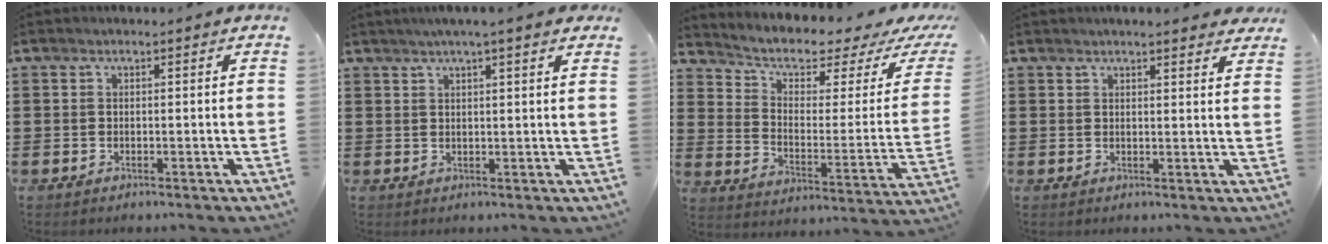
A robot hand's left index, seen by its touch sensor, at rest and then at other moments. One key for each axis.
{"total": 2.8, "fx": 2.2, "fy": -0.2, "fz": 1.7, "tx": -0.038, "ty": 0.004, "tz": 0.040}
{"total": 4.1, "fx": 2.4, "fy": 1.8, "fz": 2.7, "tx": -0.069, "ty": -0.017, "tz": 0.035}
{"total": 2.5, "fx": 2.4, "fy": 0.1, "fz": 0.8, "tx": -0.014, "ty": -0.004, "tz": 0.044}